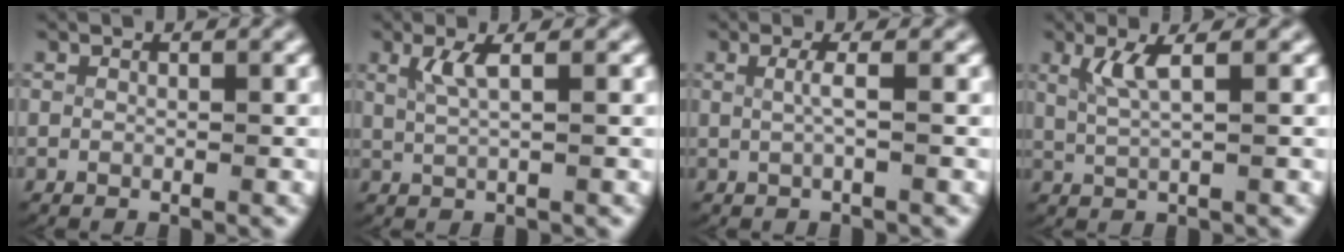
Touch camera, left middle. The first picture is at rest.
{"total": 1.9, "force": [0.7, 0.1, 1.7], "torque": [-0.040, -0.005, 0.021]}
{"total": 1.4, "force": [-0.1, -0.3, 1.3], "torque": [-0.031, -0.005, 0.003]}
{"total": 2.2, "force": [0.9, 0.2, 2.0], "torque": [-0.049, -0.006, 0.026]}